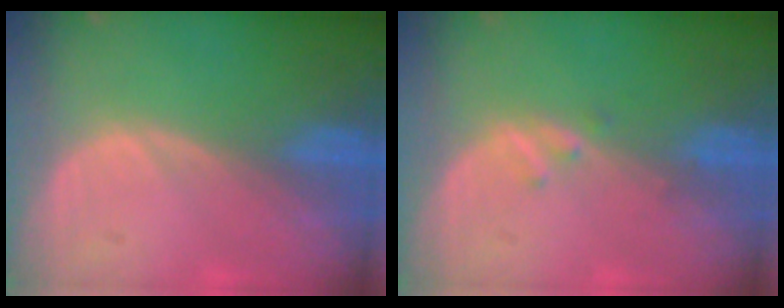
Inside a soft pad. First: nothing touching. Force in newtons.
{"total": 1.1, "press": 1.1, "slide": 0.1}